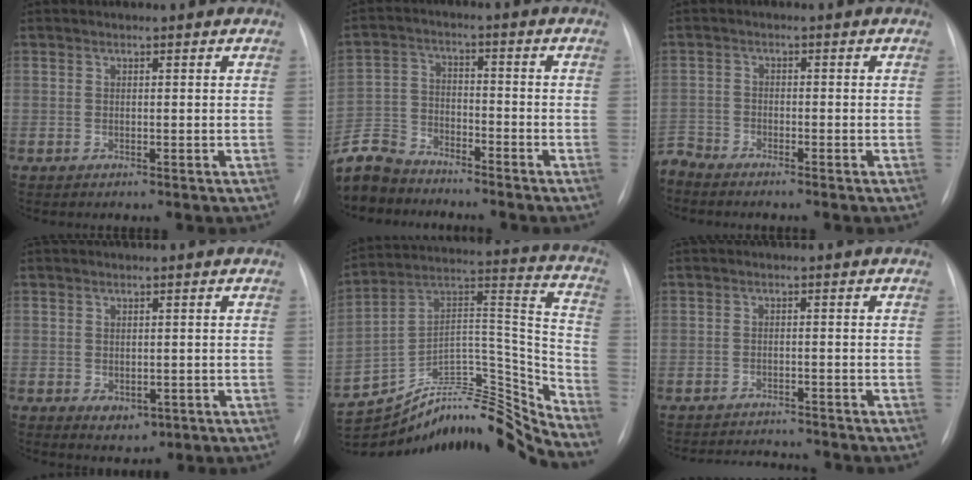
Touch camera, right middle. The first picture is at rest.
{"total": 12.3, "force": [-11.1, 4.7, 2.2], "torque": [-0.068, 0.007, -0.214]}
{"total": 3.9, "force": [-3.9, 0.2, 0.3], "torque": [-0.002, -0.013, -0.076]}
{"total": 2.9, "force": [-0.8, 2.0, 1.9], "torque": [-0.024, -0.005, 0.002]}
{"total": 23.5, "force": [-22.8, 0.4, 5.8], "torque": [-0.105, 0.048, -0.368]}
{"total": 4.4, "force": [-4.4, 0.2, 0.1], "torque": [-0.002, -0.004, -0.067]}